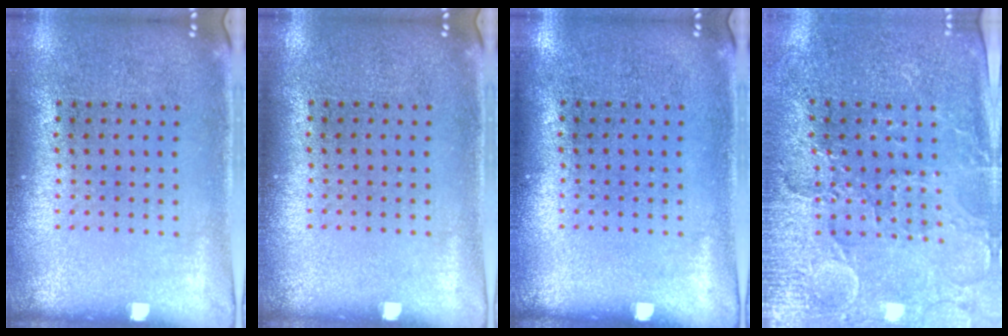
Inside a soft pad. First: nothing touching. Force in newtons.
{"total": 0.0}
{"total": 0.0}
{"total": 3.4, "press": 3.3, "slide": 1.0}